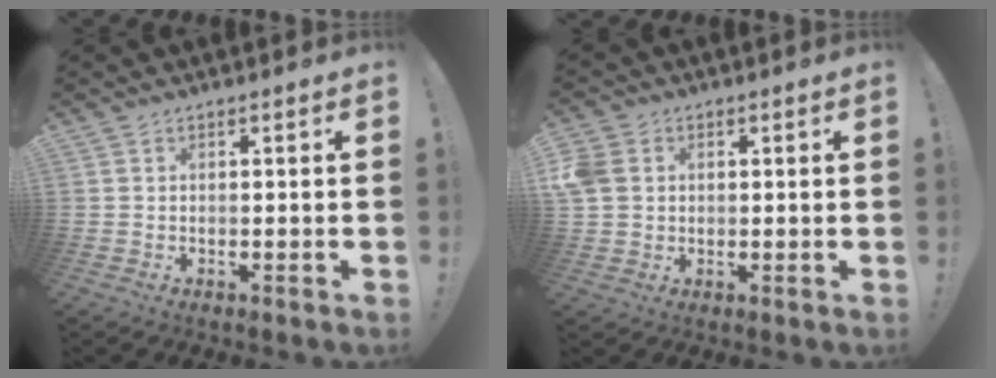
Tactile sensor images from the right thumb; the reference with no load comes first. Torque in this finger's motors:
{"motor_torque": [-0.31, 0.22, -0.01, -0.05, 0.07]}